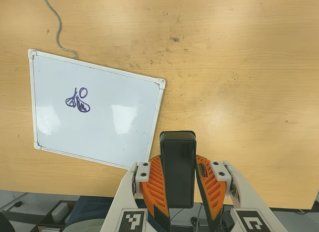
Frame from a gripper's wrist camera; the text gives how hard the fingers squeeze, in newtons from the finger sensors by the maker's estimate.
{"total": 10.4, "left": 8.4, "right": 12.3}